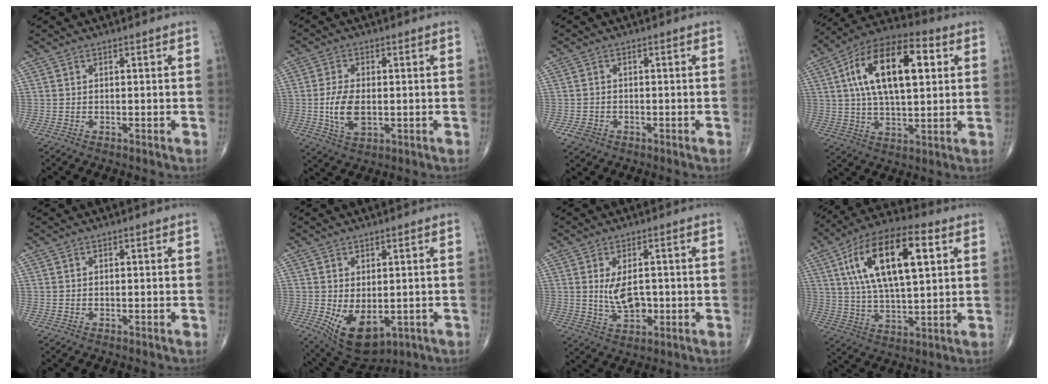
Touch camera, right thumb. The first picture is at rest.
{"total": 7.4, "force": [-0.6, 4.1, 6.1], "torque": [-0.118, -0.008, -0.008]}
{"total": 2.6, "force": [-1.3, 2.1, 1.0], "torque": [-0.016, 0.005, -0.020]}
{"total": 19.7, "force": [4.8, 9.2, 16.7], "torque": [-0.277, 0.015, 0.074]}
{"total": 0.0}
{"total": 9.9, "force": [-2.0, 5.9, 7.7], "torque": [-0.115, -0.009, -0.008]}
{"total": 6.1, "force": [0.1, 3.5, 5.0], "torque": [-0.077, -0.009, 0.011]}
{"total": 20.0, "force": [6.2, 8.2, 17.1], "torque": [-0.299, 0.005, 0.103]}